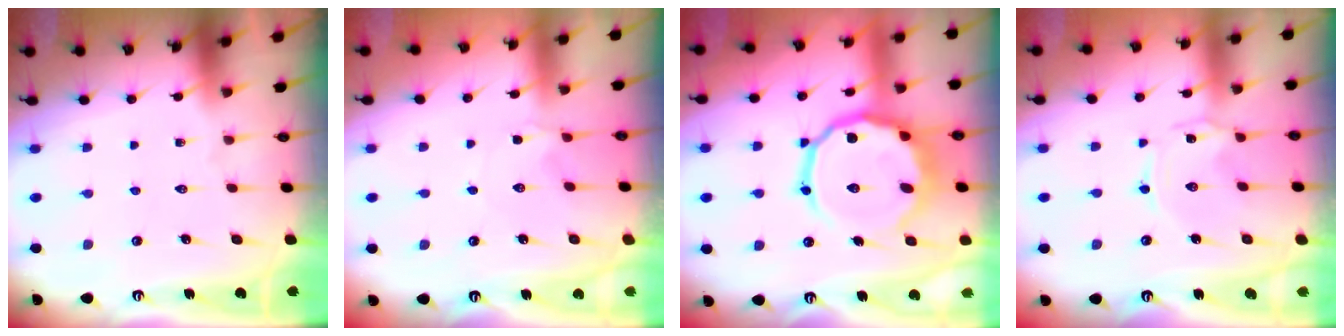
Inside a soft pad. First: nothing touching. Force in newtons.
{"total": 1.4, "press": 1.4, "slide": 0.4}
{"total": 15.4, "press": 15.3, "slide": 2.2}
{"total": 0.7, "press": 0.7, "slide": 0.1}